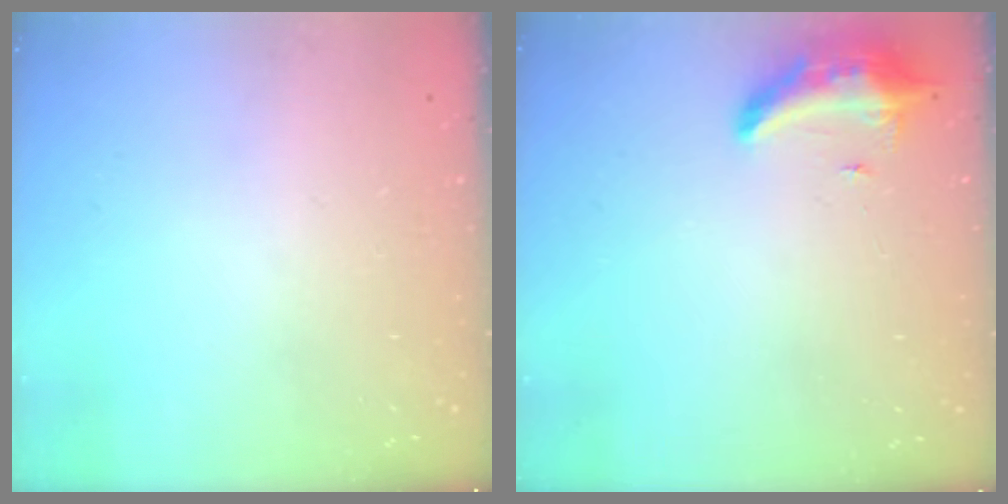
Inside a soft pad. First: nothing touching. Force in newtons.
{"total": 8.2, "press": 8.1, "slide": 1.6}